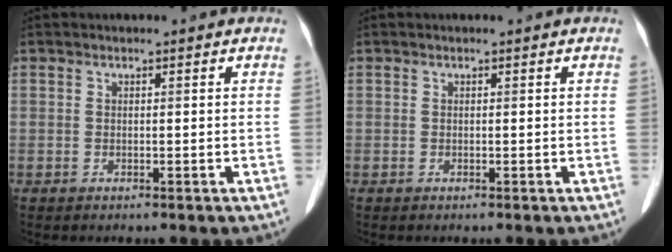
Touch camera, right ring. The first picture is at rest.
{"total": 0.0}